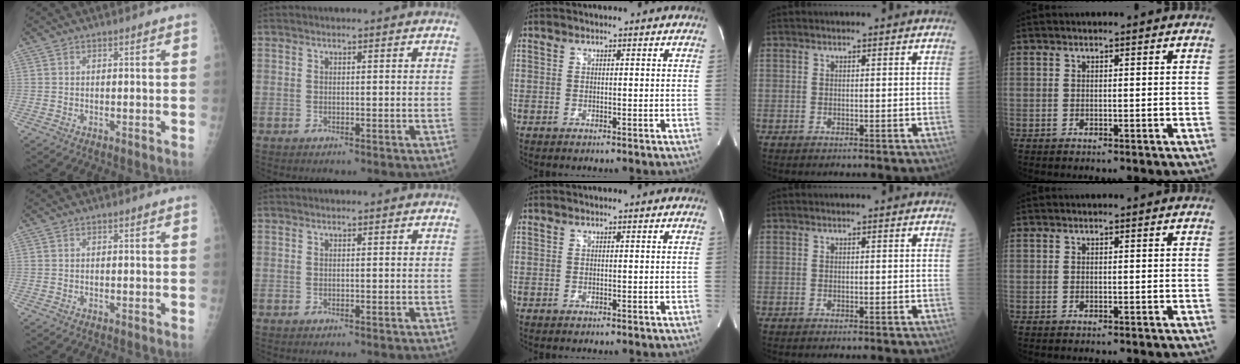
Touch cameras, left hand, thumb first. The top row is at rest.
{}